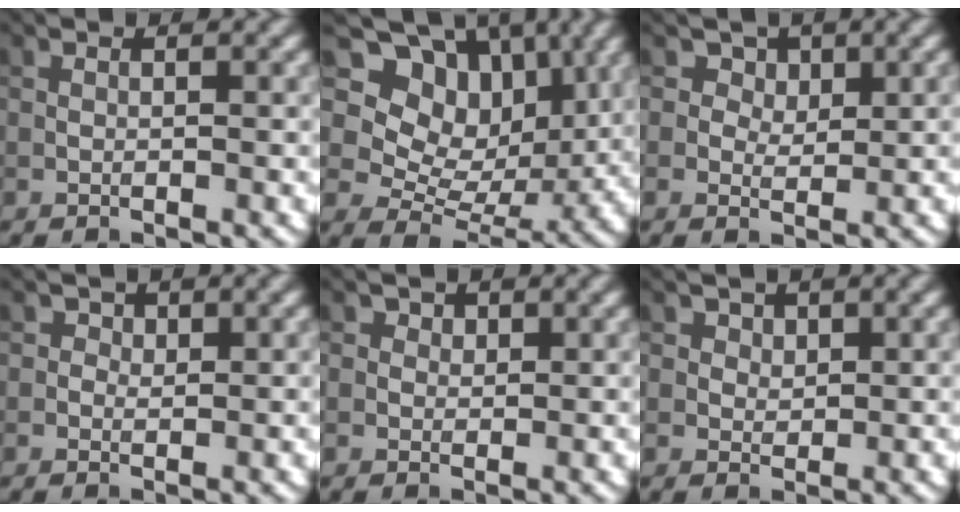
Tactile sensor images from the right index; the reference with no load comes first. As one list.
[{"total": 10.3, "force": [4.8, 7.3, 5.4], "torque": [-0.091, -0.007, 0.083]}, {"total": 2.6, "force": [1.5, 1.8, 1.2], "torque": [-0.019, -0.005, 0.019]}, {"total": 1.0, "force": [0.4, 0.7, 0.4], "torque": [-0.001, -0.007, 0.002]}, {"total": 1.3, "force": [0.7, 1.0, 0.4], "torque": [-0.002, -0.005, 0.002]}, {"total": 2.0, "force": [1.2, 1.4, 0.7], "torque": [-0.014, -0.006, 0.023]}]